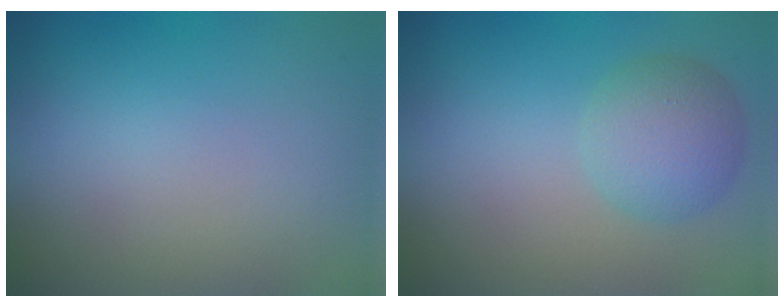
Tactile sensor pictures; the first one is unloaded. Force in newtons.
{"total": 3.6, "press": 3.6, "slide": 0.1}